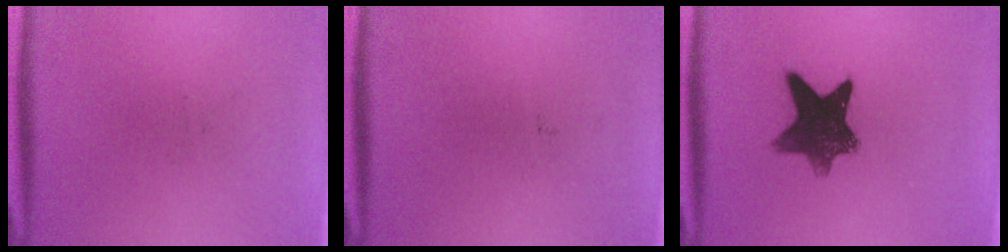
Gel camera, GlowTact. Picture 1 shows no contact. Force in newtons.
{"total": 0.0}
{"total": 10.2}